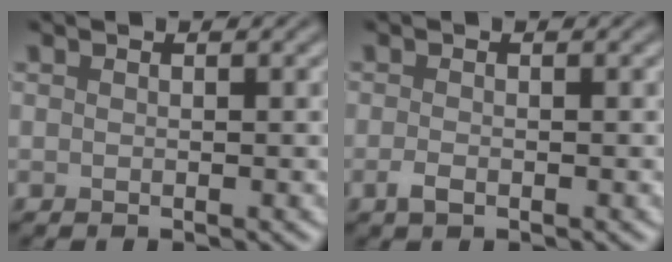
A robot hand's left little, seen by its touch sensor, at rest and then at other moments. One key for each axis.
{"total": 1.1, "fx": -0.6, "fy": 0.5, "fz": 0.8, "tx": -0.021, "ty": -0.003, "tz": -0.013}